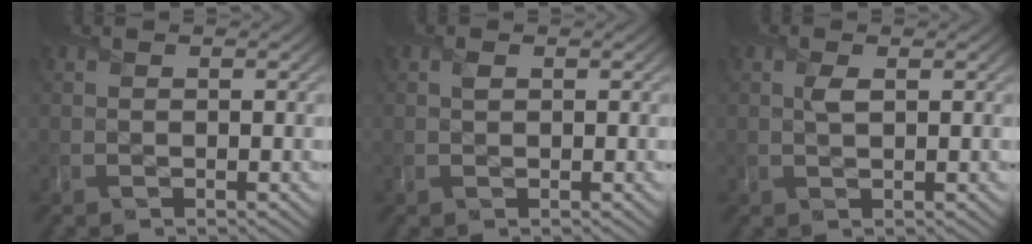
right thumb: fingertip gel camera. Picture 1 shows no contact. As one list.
[{"total": 0.9, "force": [0.3, 0.7, 0.5], "torque": [-0.014, -0.003, 0.004]}, {"total": 1.7, "force": [0.5, 0.8, 1.5], "torque": [-0.034, -0.003, 0.008]}]